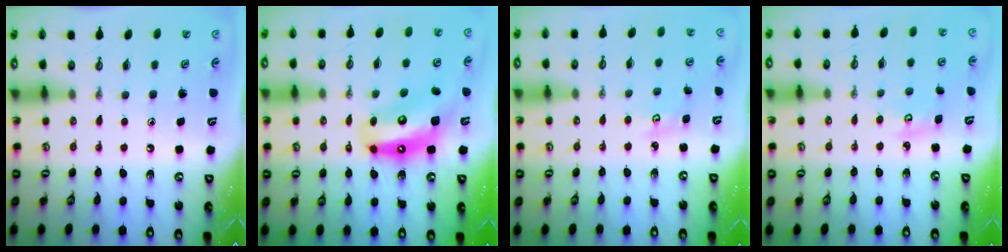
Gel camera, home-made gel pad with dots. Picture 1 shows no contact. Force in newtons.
{"total": 12.6, "press": 12.5, "slide": 1.5}
{"total": 2.5, "press": 2.4, "slide": 0.3}
{"total": 3.8, "press": 3.7, "slide": 0.3}